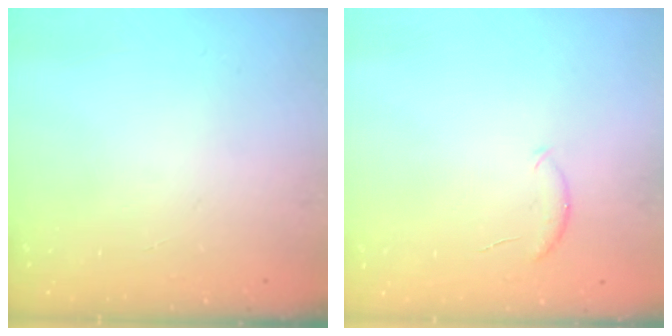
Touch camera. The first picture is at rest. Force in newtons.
{"total": 6.2, "press": 6.1, "slide": 0.9}